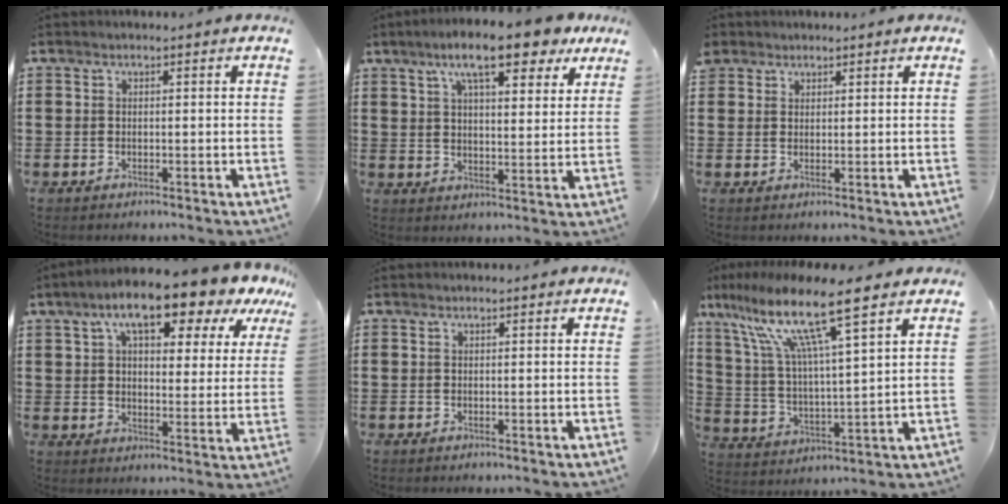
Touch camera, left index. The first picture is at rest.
{"total": 11.0, "force": [7.9, 2.5, 7.3], "torque": [-0.130, -0.016, 0.133]}
{"total": 2.0, "force": [1.6, 1.2, 0.0], "torque": [-0.007, 0.008, 0.031]}
{"total": 11.0, "force": [8.0, 2.7, 7.0], "torque": [-0.134, -0.029, 0.133]}
{"total": 0.0}
{"total": 12.0, "force": [8.6, 0.6, 8.4], "torque": [-0.192, -0.043, 0.137]}